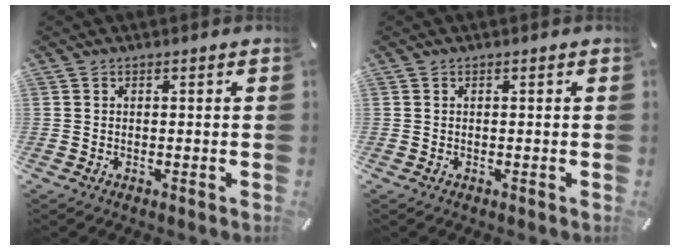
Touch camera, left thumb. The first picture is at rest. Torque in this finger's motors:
{"motor_torque": [0.00, 0.00, 0.01, -0.01, 0.00]}